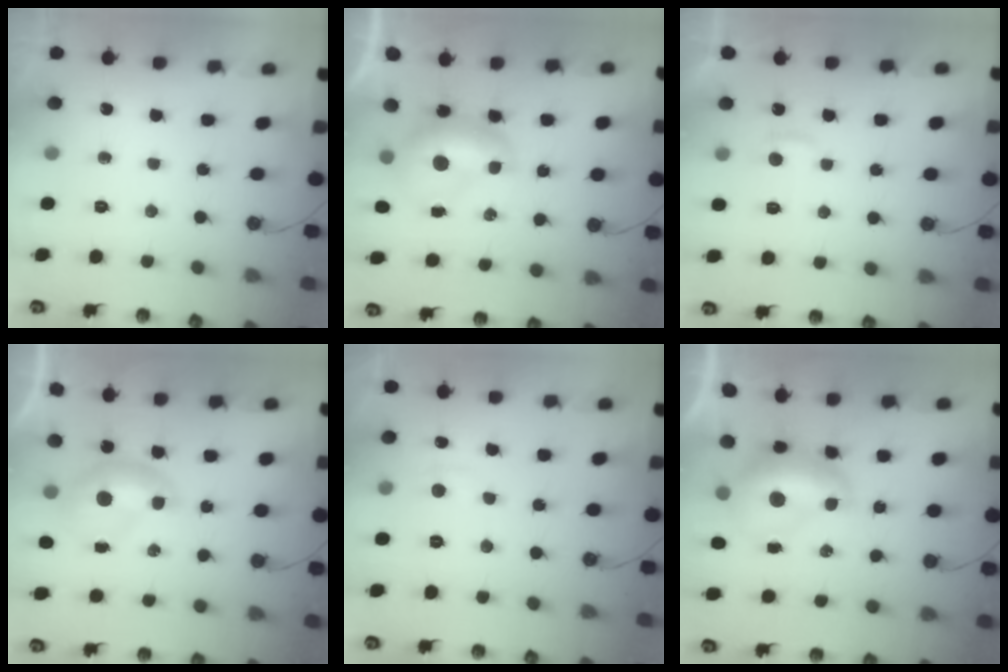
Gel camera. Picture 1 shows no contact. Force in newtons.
{"total": 1.0, "press": 1.0, "slide": 0.4}
{"total": 2.9, "press": 2.8, "slide": 0.4}
{"total": 0.0}
{"total": 1.2, "press": 0.9, "slide": 0.7}
{"total": 2.2, "press": 2.1, "slide": 0.6}